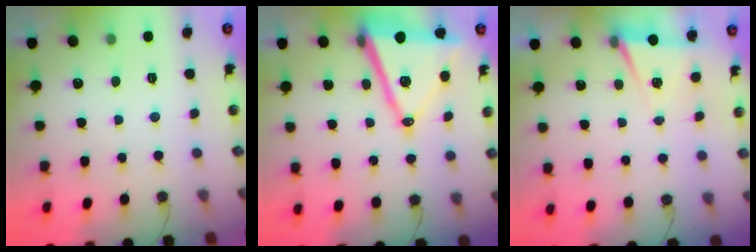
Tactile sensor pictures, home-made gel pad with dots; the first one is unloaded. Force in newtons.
{"total": 15.1, "press": 14.6, "slide": 4.0}
{"total": 5.3, "press": 2.7, "slide": 4.5}